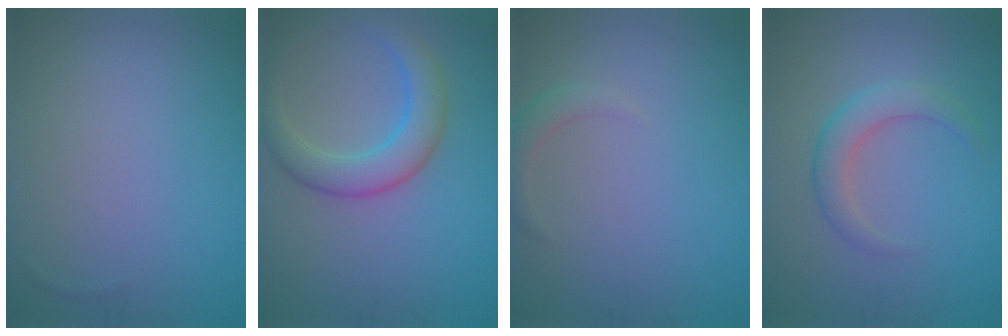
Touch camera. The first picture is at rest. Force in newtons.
{"total": 4.6, "press": 4.6, "slide": 0.2}
{"total": 1.6, "press": 1.6, "slide": 0.1}
{"total": 2.8, "press": 2.8, "slide": 0.1}